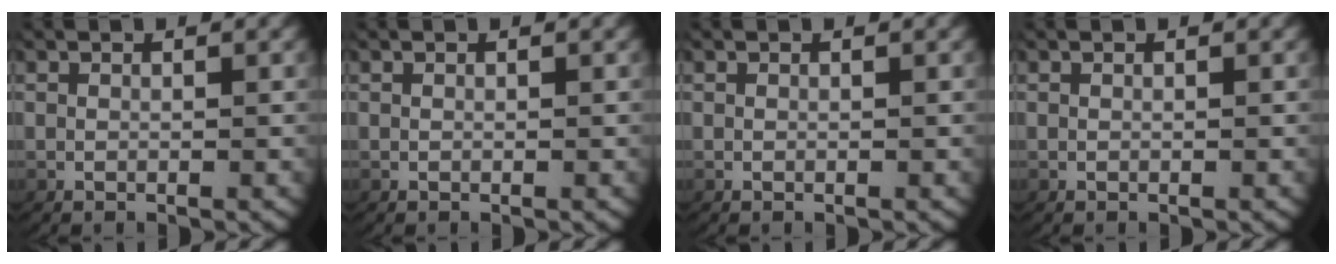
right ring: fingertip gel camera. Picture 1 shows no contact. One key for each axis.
{"total": 0.0}
{"total": 0.0}
{"total": 0.0}